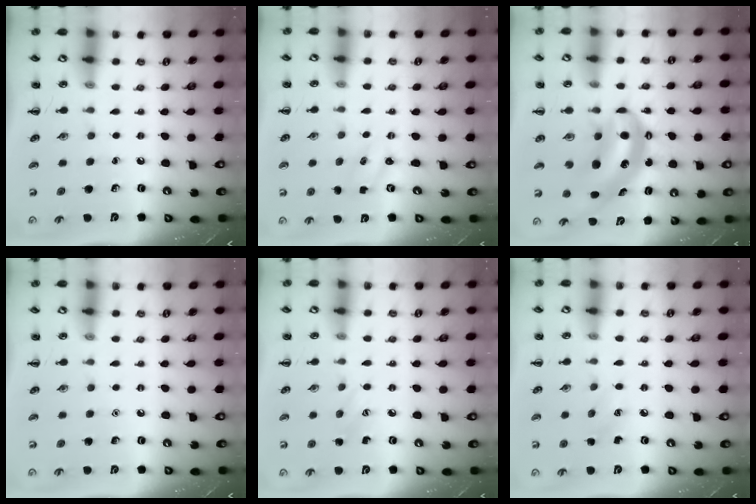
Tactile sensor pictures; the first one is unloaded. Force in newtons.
{"total": 1.2, "press": 1.2, "slide": 0.4}
{"total": 7.3, "press": 7.1, "slide": 1.7}
{"total": 1.6, "press": 1.6, "slide": 0.1}
{"total": 6.4, "press": 6.2, "slide": 1.7}
{"total": 6.2, "press": 5.9, "slide": 1.7}